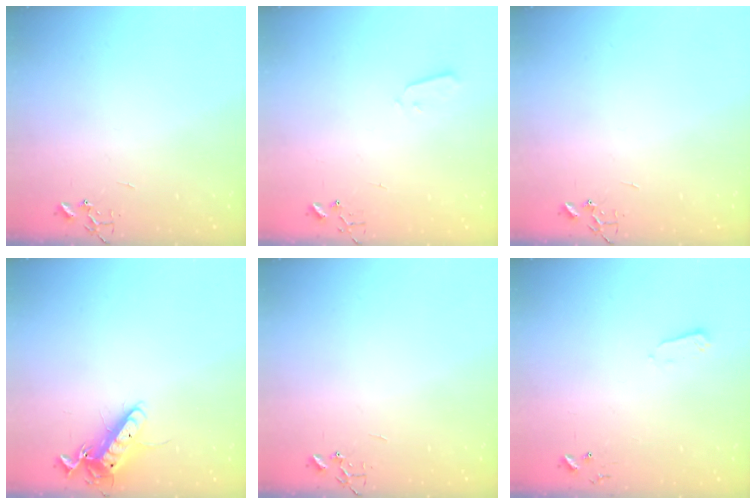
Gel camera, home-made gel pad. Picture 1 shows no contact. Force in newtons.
{"total": 2.8, "press": 2.7, "slide": 0.4}
{"total": 0.0}
{"total": 12.5, "press": 12.5, "slide": 1.1}
{"total": 0.0}
{"total": 2.4, "press": 2.4, "slide": 0.4}